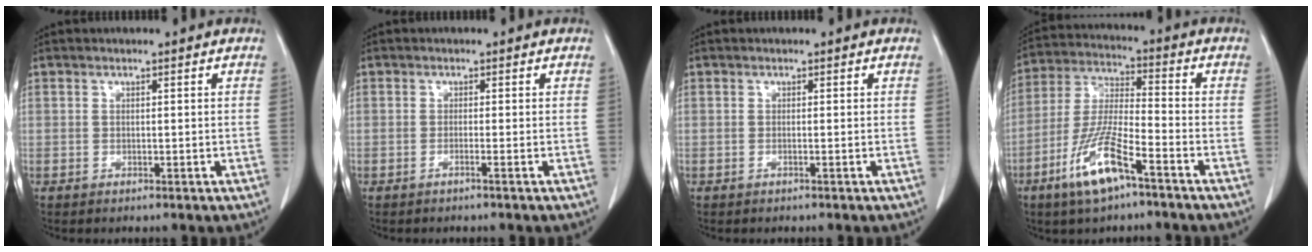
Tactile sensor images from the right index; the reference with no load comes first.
{"total": 0.8, "force": [-0.6, -0.4, 0.4], "torque": [0.000, 0.005, -0.016]}
{"total": 0.0}
{"total": 11.4, "force": [-6.5, 2.0, 9.1], "torque": [-0.192, -0.014, -0.126]}